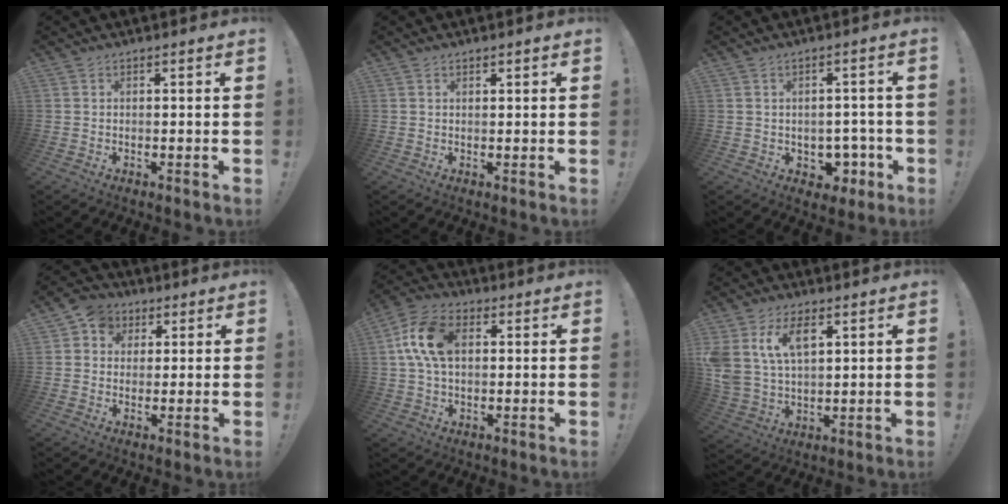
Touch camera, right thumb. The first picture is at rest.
{"total": 0.8, "force": [0.7, 0.4, 0.3], "torque": [0.001, -0.002, 0.012]}
{"total": 6.9, "force": [-1.6, 5.9, 3.1], "torque": [-0.028, 0.012, -0.018]}
{"total": 6.5, "force": [1.5, 6.0, 2.1], "torque": [-0.036, 0.005, 0.032]}
{"total": 13.7, "force": [2.7, 8.8, 10.2], "torque": [-0.182, 0.011, 0.052]}
{"total": 11.6, "force": [5.7, 7.2, 7.2], "torque": [-0.145, -0.016, 0.106]}